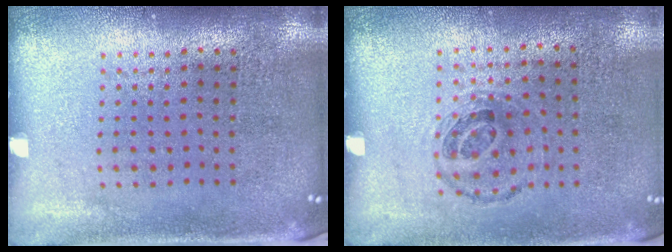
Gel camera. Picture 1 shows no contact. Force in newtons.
{"total": 0.9, "press": 0.7, "slide": 0.6}